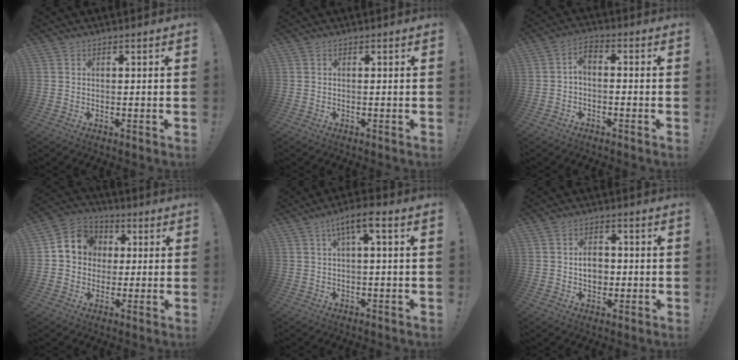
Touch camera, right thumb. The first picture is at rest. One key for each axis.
{"total": 0.0}
{"total": 3.8, "fx": -1.0, "fy": 2.0, "fz": 3.1, "tx": -0.063, "ty": 0.005, "tz": -0.018}
{"total": 9.9, "fx": 1.6, "fy": 9.0, "fz": 3.7, "tx": -0.048, "ty": 0.005, "tz": 0.037}
{"total": 6.4, "fx": 2.0, "fy": 0.8, "fz": 6.0, "tx": -0.106, "ty": -0.005, "tz": 0.030}
{"total": 6.6, "fx": -0.2, "fy": 5.1, "fz": 4.2, "tx": -0.059, "ty": 0.004, "tz": -0.006}